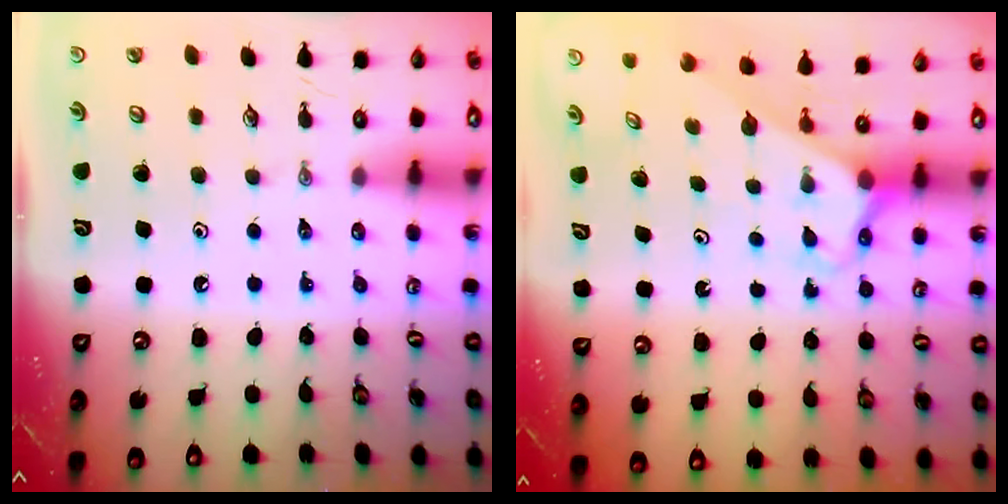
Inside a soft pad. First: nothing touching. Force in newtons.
{"total": 2.7, "press": 2.7, "slide": 0.1}